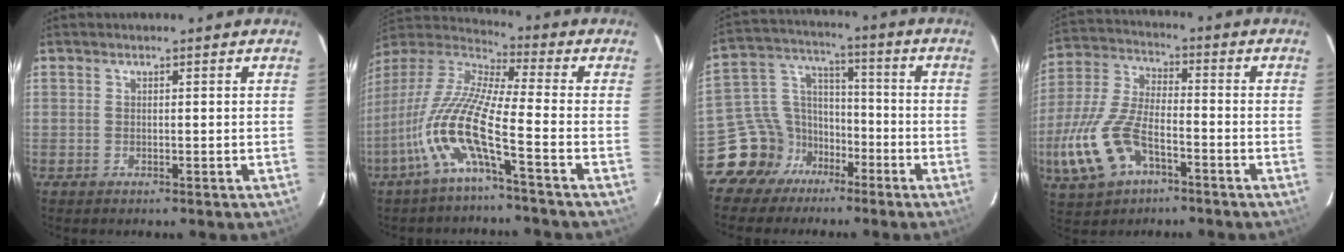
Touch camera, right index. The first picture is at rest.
{"total": 13.6, "force": [-5.9, 0.9, 12.2], "torque": [-0.234, -0.011, -0.122]}
{"total": 10.9, "force": [-7.0, 8.2, 1.9], "torque": [-0.054, 0.055, -0.125]}
{"total": 15.6, "force": [-6.5, 7.8, 11.8], "torque": [-0.274, -0.006, -0.122]}